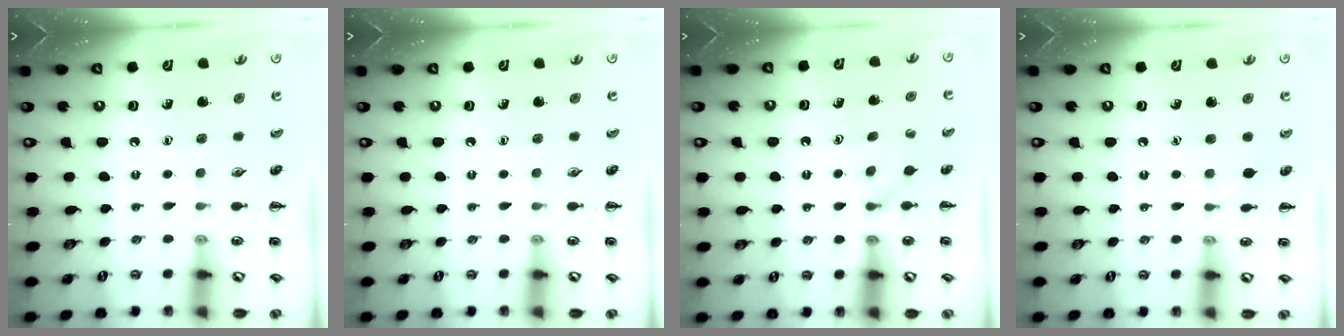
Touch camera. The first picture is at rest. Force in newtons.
{"total": 0.0}
{"total": 2.8, "press": 2.5, "slide": 1.2}
{"total": 3.9, "press": 3.6, "slide": 1.4}